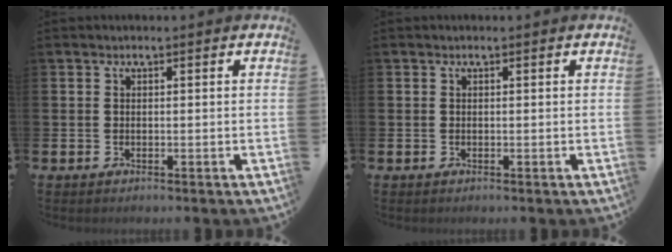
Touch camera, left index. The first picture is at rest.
{"total": 0.0}